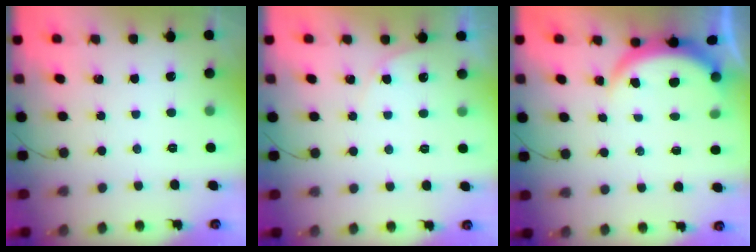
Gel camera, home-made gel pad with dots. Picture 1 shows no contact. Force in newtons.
{"total": 3.3, "press": 2.8, "slide": 1.8}
{"total": 3.8, "press": 3.8, "slide": 0.3}